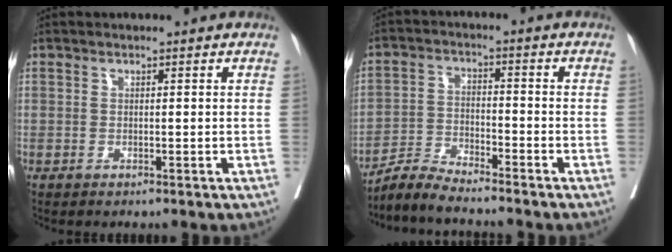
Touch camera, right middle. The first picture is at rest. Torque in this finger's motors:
{"motor_torque": [0.06, -0.07, 0.05, 0.02]}